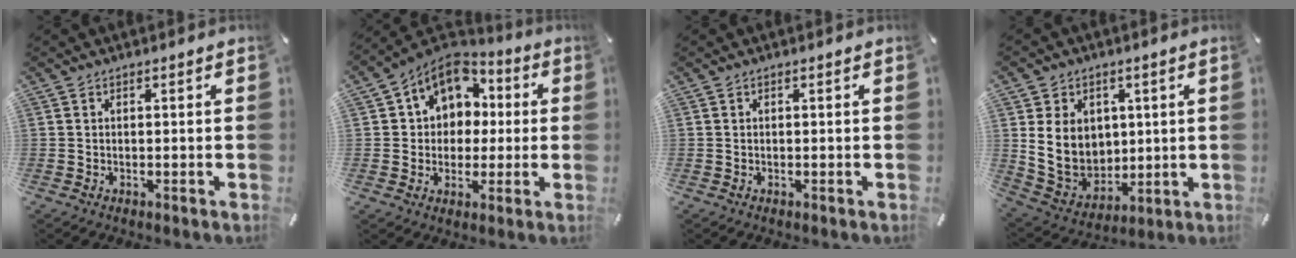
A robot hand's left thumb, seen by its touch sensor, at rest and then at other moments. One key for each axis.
{"total": 10.7, "fx": 3.6, "fy": 9.3, "fz": 3.7, "tx": -0.069, "ty": -0.015, "tz": 0.072}
{"total": 0.0}
{"total": 11.9, "fx": 3.0, "fy": 10.3, "fz": 5.1, "tx": -0.115, "ty": -0.017, "tz": 0.062}